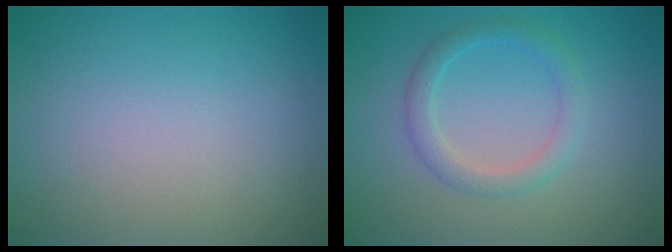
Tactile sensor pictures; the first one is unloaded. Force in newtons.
{"total": 2.4, "press": 2.3, "slide": 0.1}